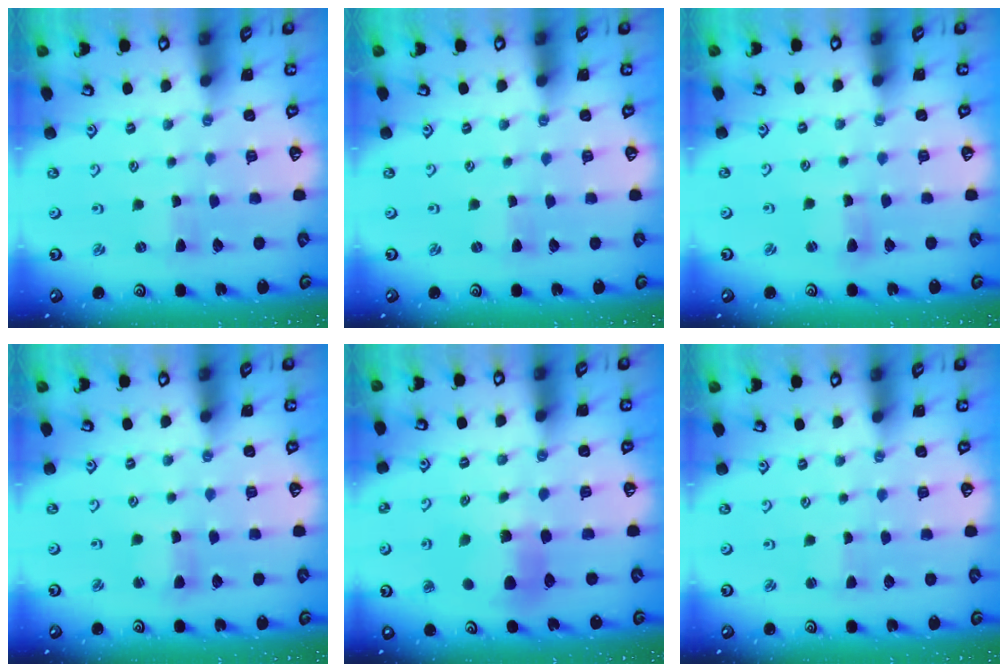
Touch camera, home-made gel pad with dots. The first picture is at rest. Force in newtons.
{"total": 0.0}
{"total": 2.5, "press": 2.5, "slide": 0.3}
{"total": 2.7, "press": 2.7, "slide": 0.2}
{"total": 8.5, "press": 8.4, "slide": 1.1}
{"total": 0.6, "press": 0.6, "slide": 0.0}